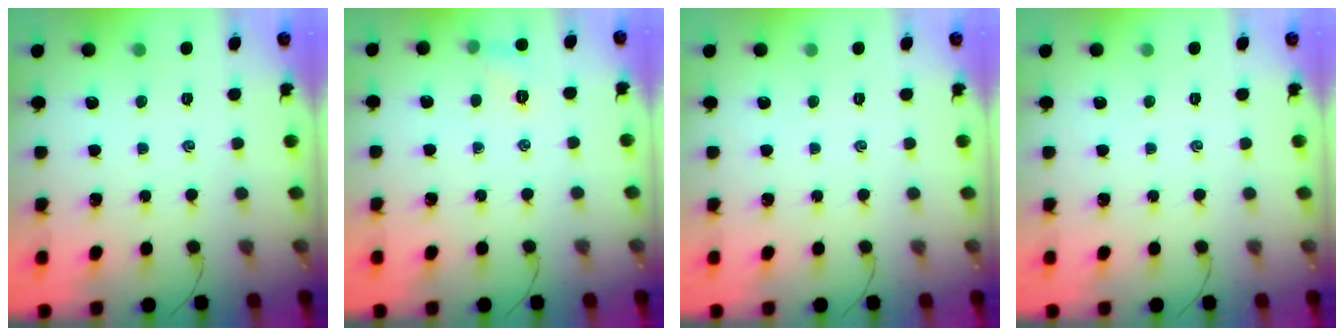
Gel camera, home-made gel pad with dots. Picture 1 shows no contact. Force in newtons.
{"total": 5.5, "press": 5.3, "slide": 1.1}
{"total": 0.0}
{"total": 0.0}